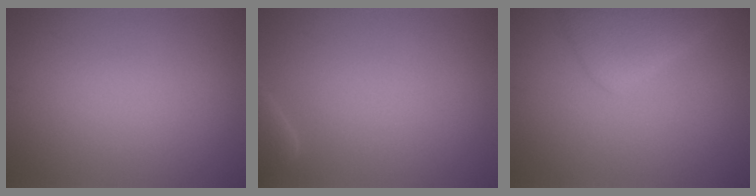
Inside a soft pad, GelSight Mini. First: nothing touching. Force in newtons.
{"total": 2.3, "press": 2.3, "slide": 0.3}
{"total": 3.3, "press": 3.3, "slide": 0.1}